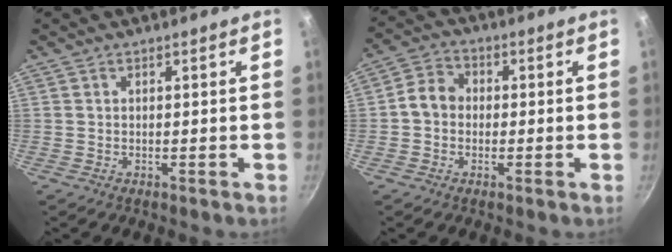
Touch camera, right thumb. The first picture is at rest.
{"total": 5.5, "force": [-0.4, 4.7, 2.9], "torque": [-0.030, 0.017, -0.023]}